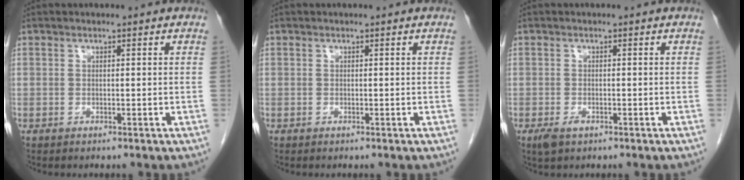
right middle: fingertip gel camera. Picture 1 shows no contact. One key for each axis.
{"total": 0.0}
{"total": 2.0, "fx": -1.1, "fy": 0.9, "fz": 1.4, "tx": -0.032, "ty": -0.003, "tz": -0.014}